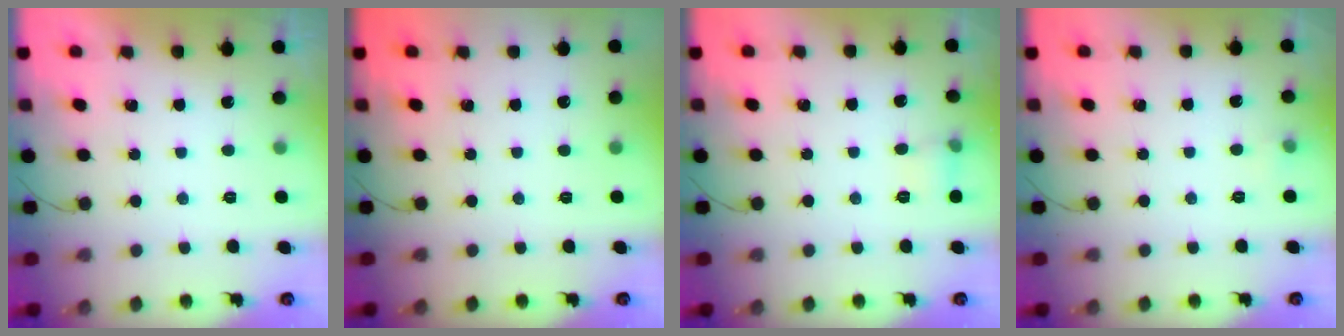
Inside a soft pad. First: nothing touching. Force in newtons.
{"total": 0.0}
{"total": 6.0, "press": 5.6, "slide": 2.0}
{"total": 3.0, "press": 2.8, "slide": 1.1}